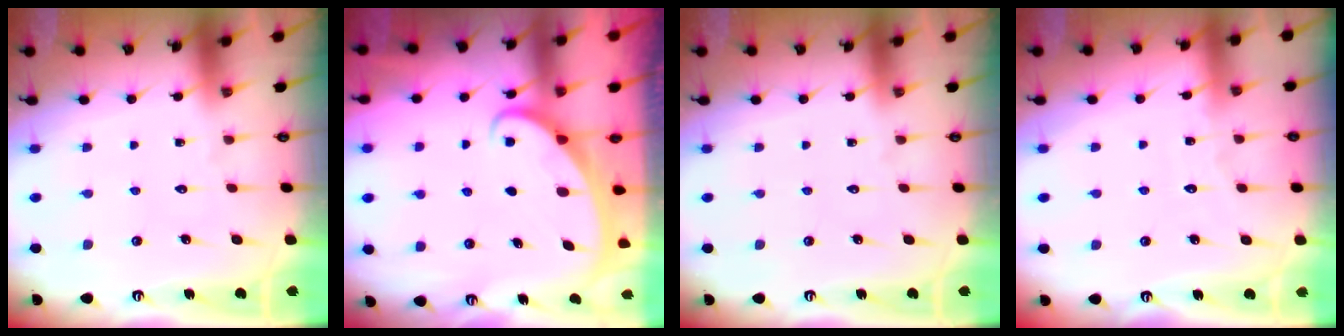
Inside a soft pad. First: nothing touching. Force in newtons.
{"total": 2.1, "press": 2.1, "slide": 0.1}
{"total": 0.0}
{"total": 2.3, "press": 2.3, "slide": 0.2}